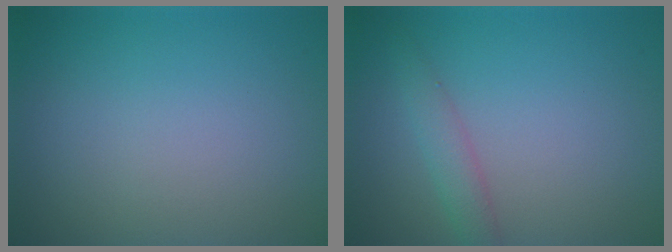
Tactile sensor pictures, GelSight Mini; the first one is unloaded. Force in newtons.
{"total": 1.9, "press": 1.9, "slide": 0.2}